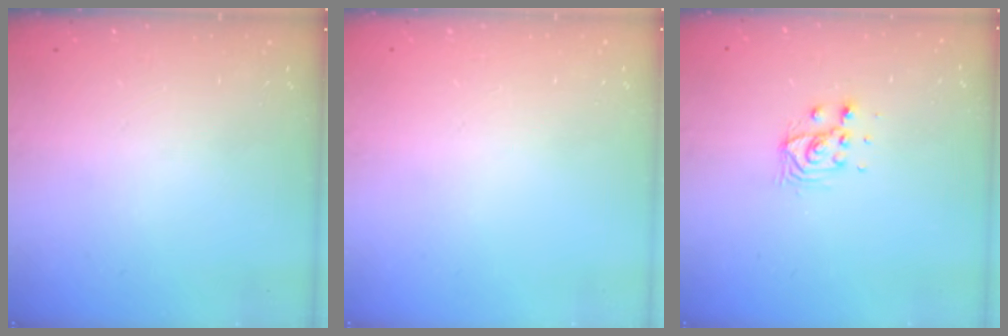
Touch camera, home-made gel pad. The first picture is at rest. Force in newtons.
{"total": 0.0}
{"total": 5.4, "press": 5.4, "slide": 0.1}